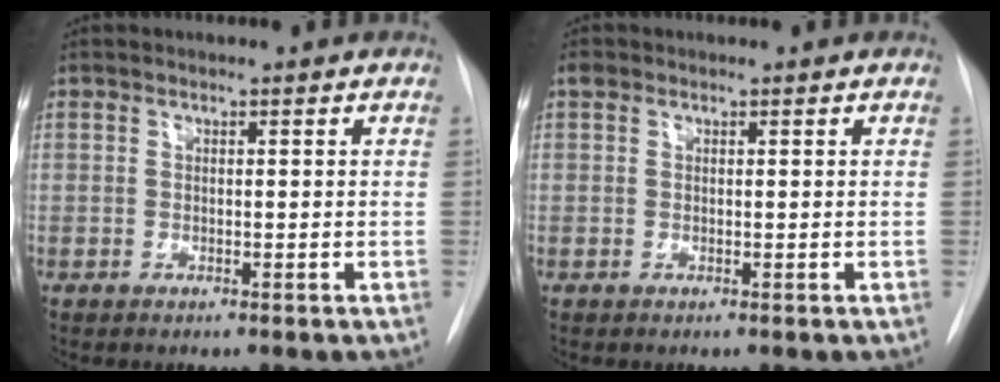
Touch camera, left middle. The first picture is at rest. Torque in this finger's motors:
{"motor_torque": [-0.03, 0.03, -0.05, 0.00]}